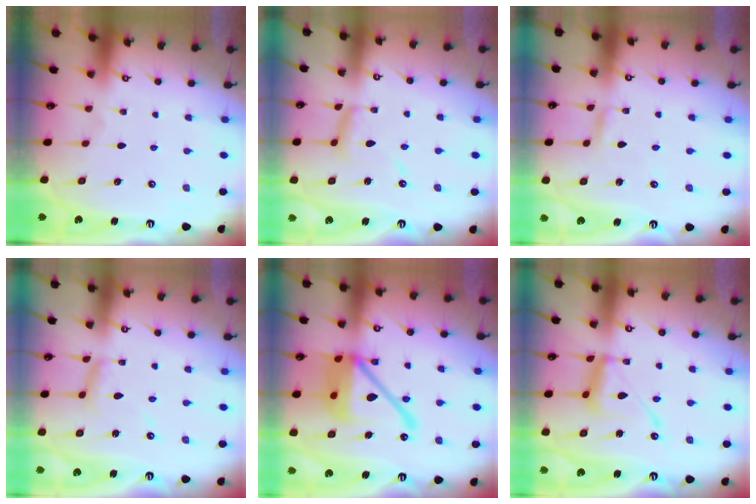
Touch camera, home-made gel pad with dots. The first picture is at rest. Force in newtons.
{"total": 10.2, "press": 10.2, "slide": 0.8}
{"total": 2.6, "press": 2.6, "slide": 0.1}
{"total": 7.7, "press": 7.6, "slide": 0.5}
{"total": 20.2, "press": 20.0, "slide": 2.8}
{"total": 13.5, "press": 13.4, "slide": 1.2}